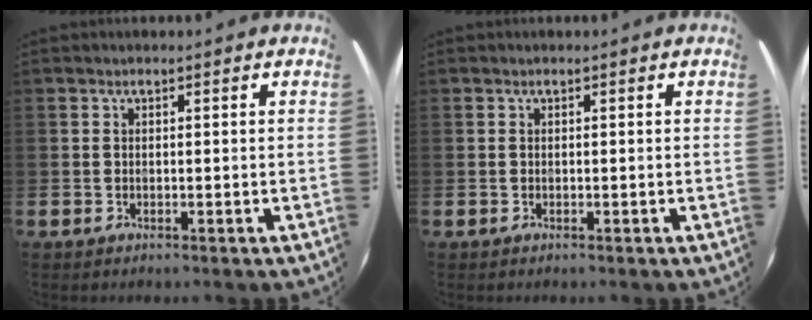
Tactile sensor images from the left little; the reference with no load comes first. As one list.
[{"total": 0.0}]